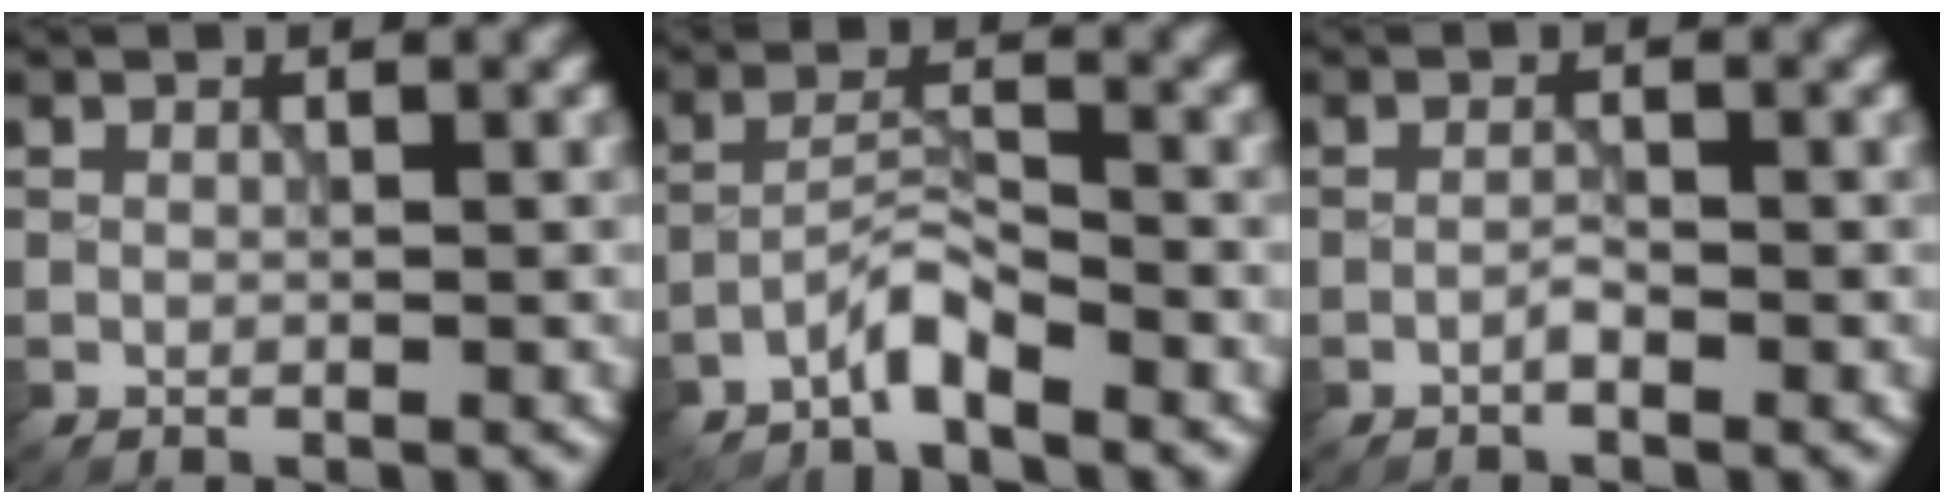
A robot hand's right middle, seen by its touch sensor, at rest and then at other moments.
{"total": 2.6, "force": [-2.2, 0.2, 1.2], "torque": [-0.022, 0.010, -0.050]}
{"total": 0.7, "force": [-0.5, 0.1, 0.5], "torque": [-0.009, 0.003, -0.012]}